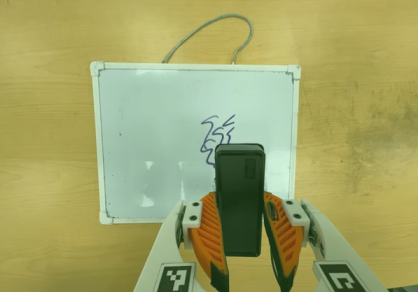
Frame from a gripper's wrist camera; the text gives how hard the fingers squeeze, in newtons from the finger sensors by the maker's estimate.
{"total": 9.6, "left": 6.7, "right": 12.6}